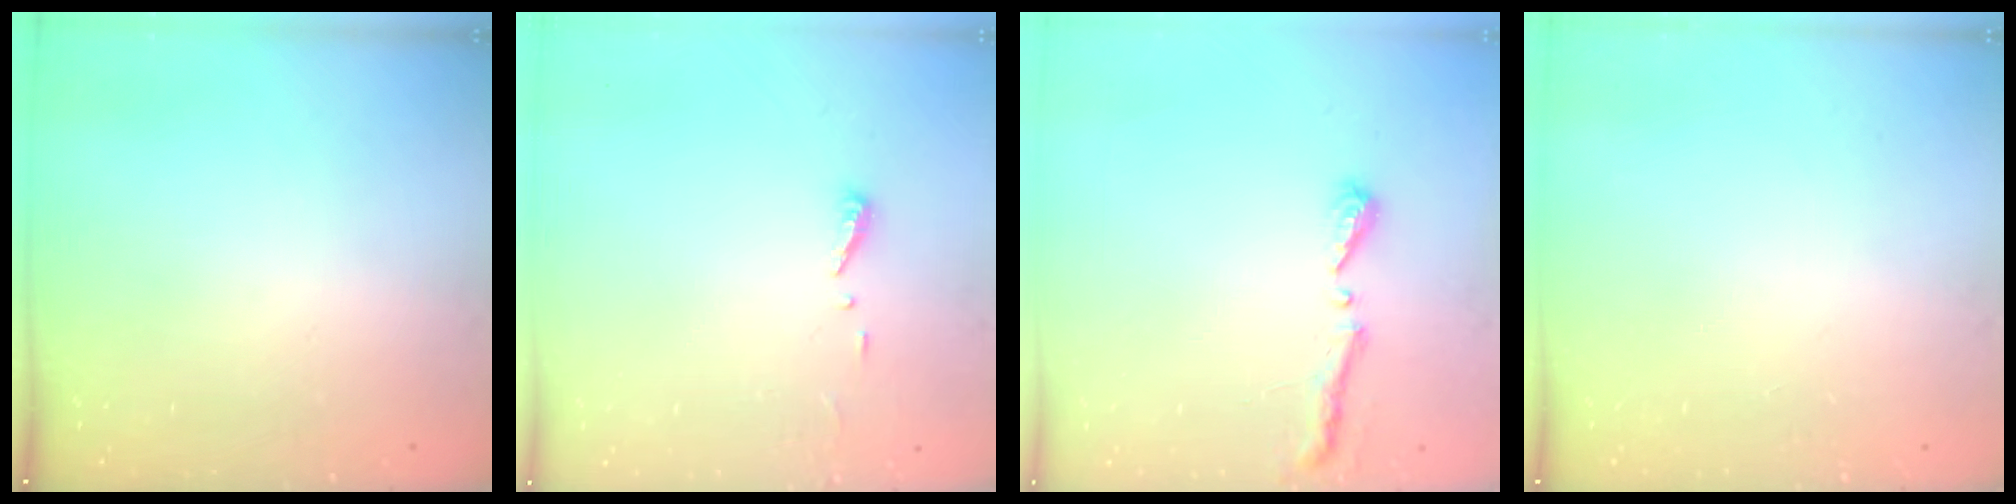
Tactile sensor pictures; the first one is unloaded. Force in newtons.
{"total": 3.7, "press": 3.7, "slide": 0.2}
{"total": 5.1, "press": 5.0, "slide": 0.6}
{"total": 0.0}